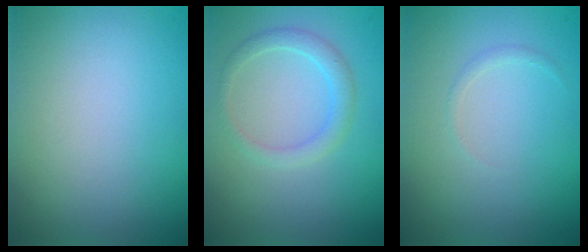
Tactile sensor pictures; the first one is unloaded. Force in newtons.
{"total": 1.9, "press": 1.9, "slide": 0.1}
{"total": 0.5, "press": 0.5, "slide": 0.1}